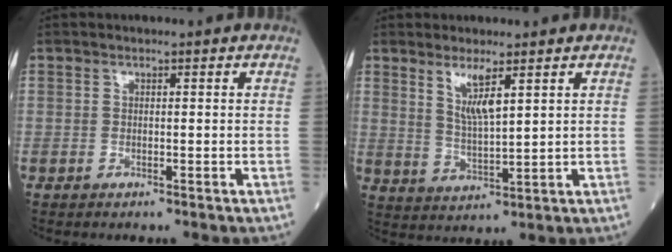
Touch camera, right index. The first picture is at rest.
{"total": 5.3, "force": [2.9, 0.5, 4.4], "torque": [-0.086, -0.013, 0.060]}